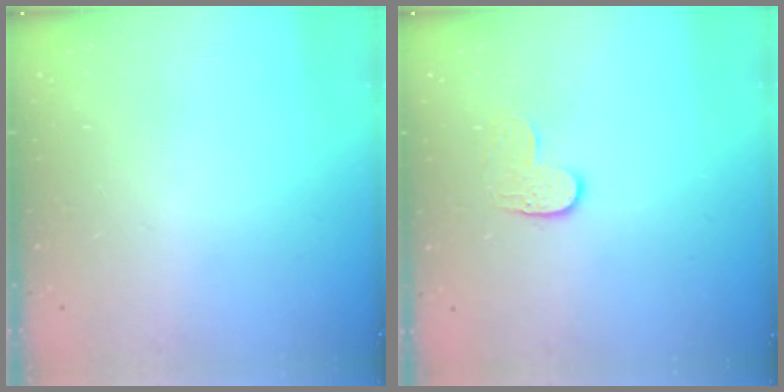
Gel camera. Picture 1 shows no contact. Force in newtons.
{"total": 3.6, "press": 3.6, "slide": 0.3}